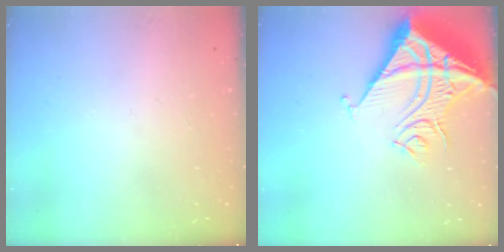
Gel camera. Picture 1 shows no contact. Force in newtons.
{"total": 18.3, "press": 18.1, "slide": 2.4}